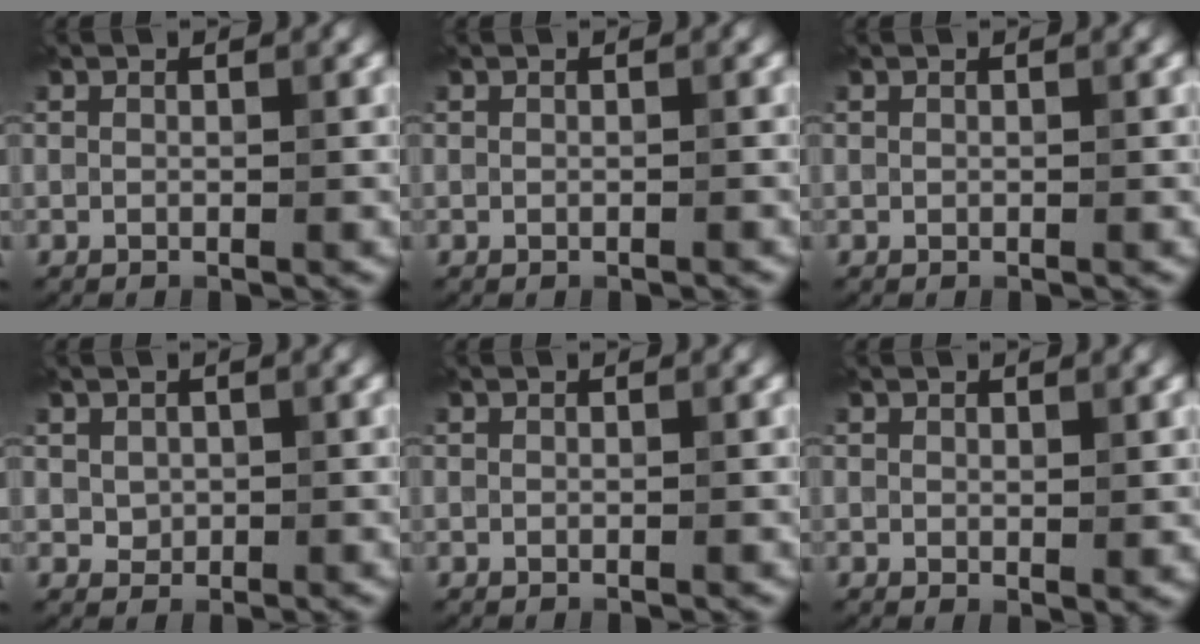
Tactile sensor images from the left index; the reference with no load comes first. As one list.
[{"total": 0.0}, {"total": 0.0}, {"total": 1.2, "force": [0.4, 1.1, 0.5], "torque": [-0.010, 0.000, 0.008]}, {"total": 0.0}, {"total": 1.2, "force": [0.7, 0.5, 0.9], "torque": [-0.013, -0.002, 0.016]}]